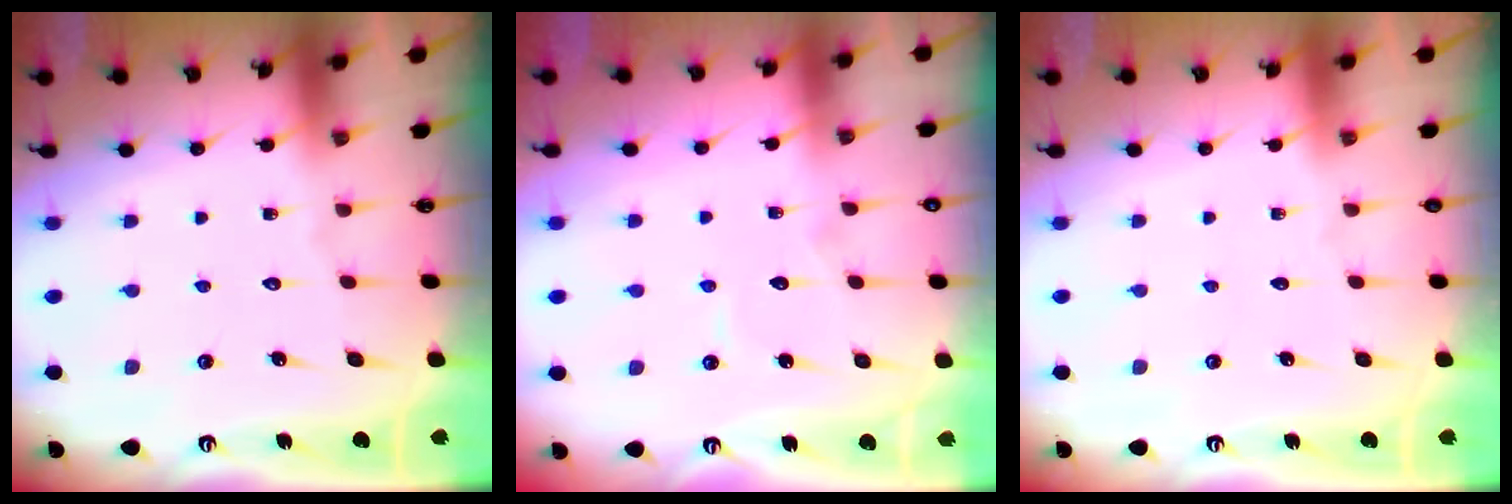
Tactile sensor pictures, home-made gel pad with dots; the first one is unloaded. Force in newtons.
{"total": 5.0, "press": 5.0, "slide": 0.5}
{"total": 0.0}